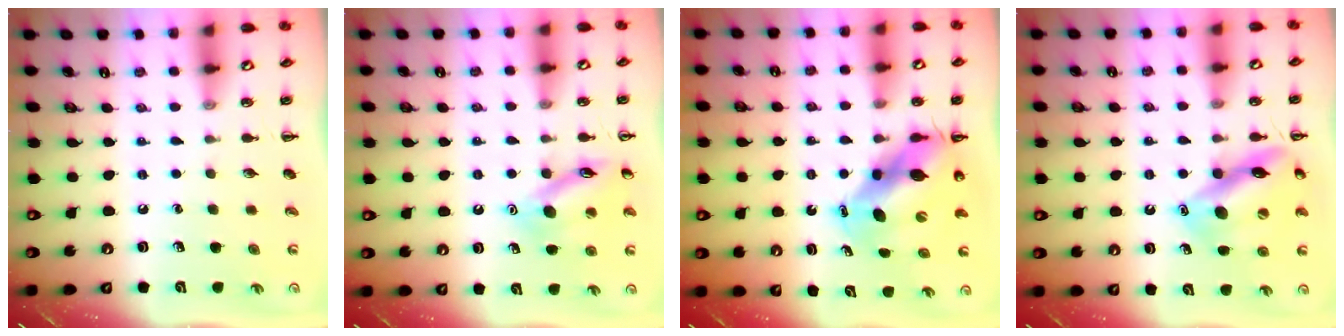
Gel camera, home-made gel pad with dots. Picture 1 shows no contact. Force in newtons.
{"total": 12.8, "press": 12.8, "slide": 1.1}
{"total": 10.9, "press": 10.5, "slide": 2.9}
{"total": 14.5, "press": 14.4, "slide": 1.3}